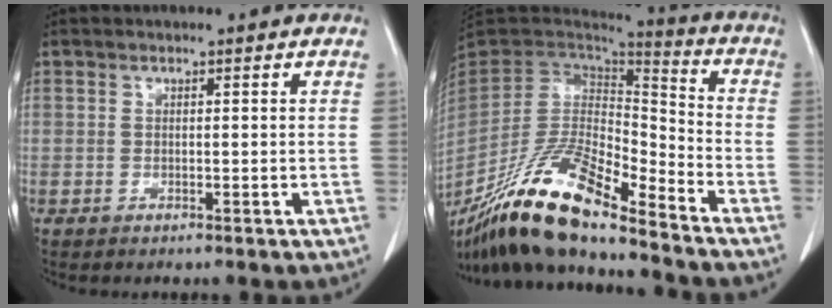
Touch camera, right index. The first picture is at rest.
{"total": 20.1, "force": [-15.4, 3.2, 12.4], "torque": [-0.257, -0.018, -0.291]}